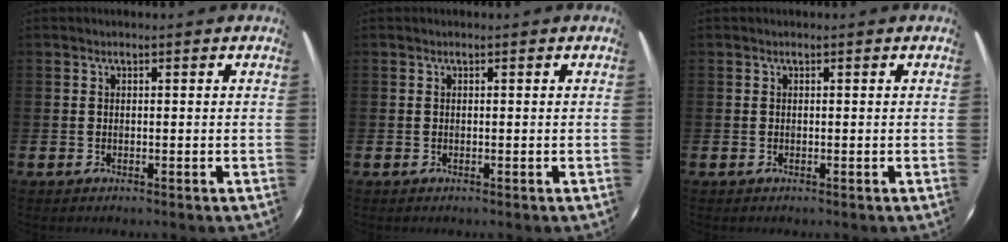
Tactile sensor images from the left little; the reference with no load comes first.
{"total": 0.0}
{"total": 0.0}